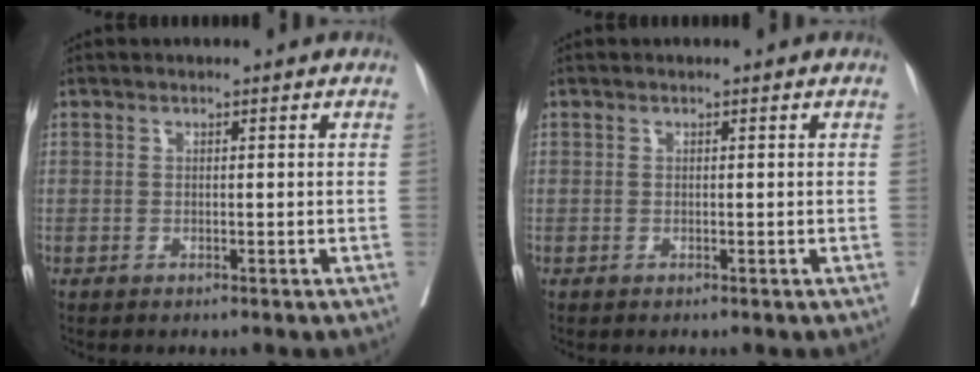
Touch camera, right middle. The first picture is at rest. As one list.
[{"total": 0.0}]